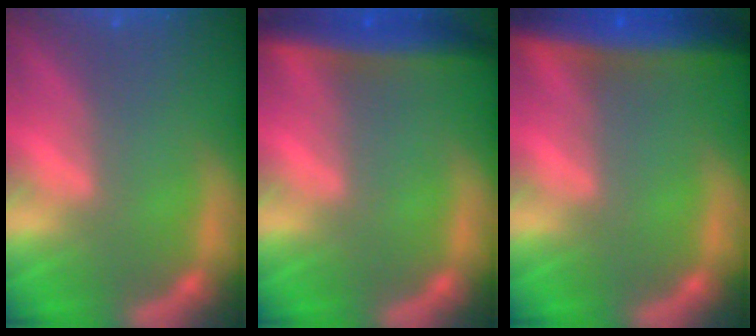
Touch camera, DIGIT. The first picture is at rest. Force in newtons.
{"total": 5.5}
{"total": 8.0}